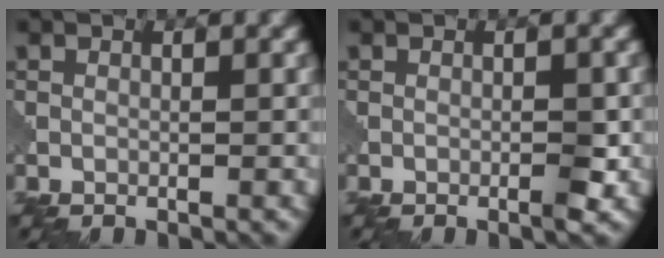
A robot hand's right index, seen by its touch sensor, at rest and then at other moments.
{"total": 1.0, "force": [-0.5, 0.1, 0.9], "torque": [-0.013, 0.003, -0.007]}